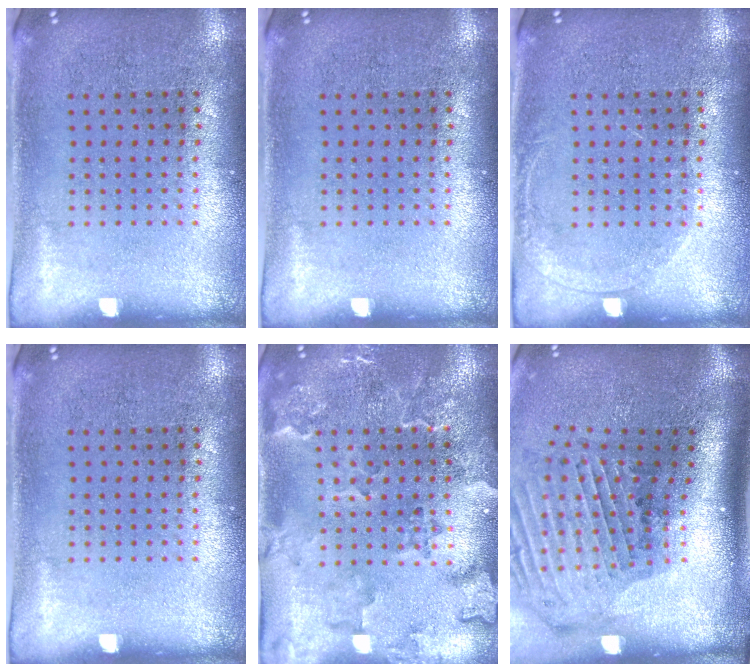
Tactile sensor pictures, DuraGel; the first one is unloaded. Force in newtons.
{"total": 0.0}
{"total": 1.0, "press": 1.0, "slide": 0.2}
{"total": 0.0}
{"total": 2.4, "press": 2.2, "slide": 1.0}
{"total": 2.4, "press": 1.8, "slide": 1.6}